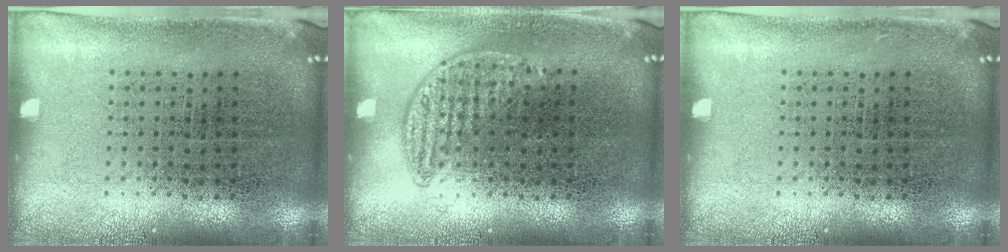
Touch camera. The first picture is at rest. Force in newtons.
{"total": 0.8, "press": 0.6, "slide": 0.5}
{"total": 0.0}